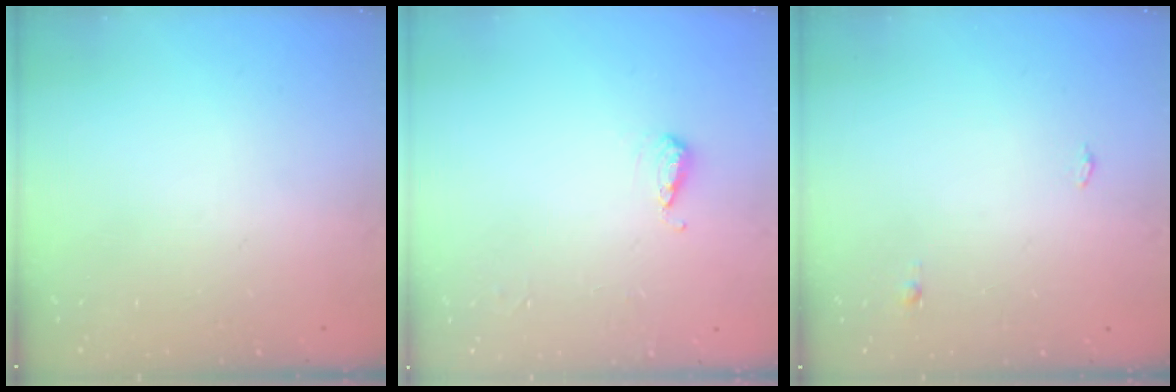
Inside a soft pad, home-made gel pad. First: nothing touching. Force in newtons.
{"total": 5.2, "press": 5.1, "slide": 0.9}
{"total": 7.6, "press": 3.3, "slide": 6.8}